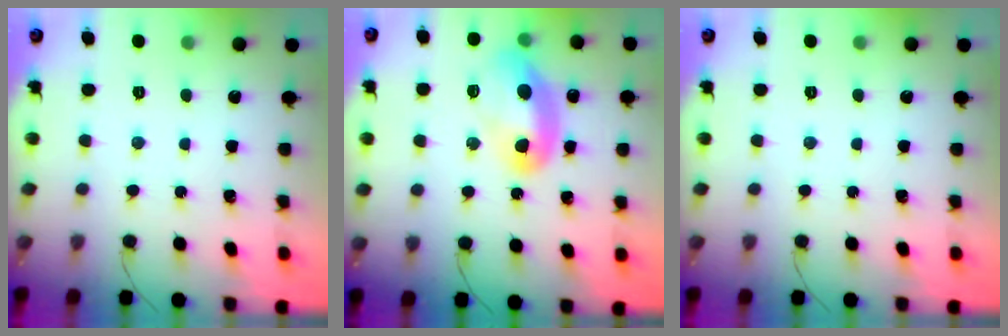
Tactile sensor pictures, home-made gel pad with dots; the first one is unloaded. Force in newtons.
{"total": 12.2, "press": 12.2, "slide": 1.0}
{"total": 0.0}